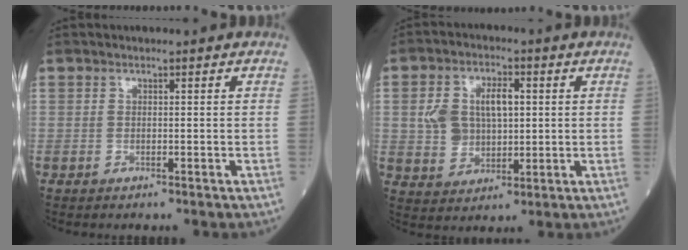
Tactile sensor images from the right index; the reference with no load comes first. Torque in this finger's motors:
{"motor_torque": [0.22, -0.01, 0.18, 0.08]}